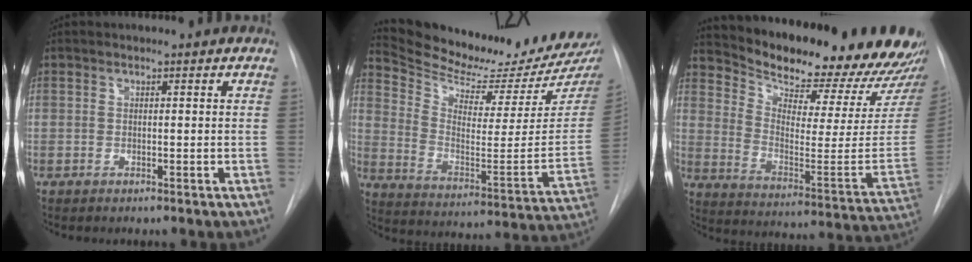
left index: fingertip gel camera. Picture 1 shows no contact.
{"total": 22.6, "force": [21.1, 2.4, 7.7], "torque": [-0.128, -0.091, 0.300]}
{"total": 25.0, "force": [22.8, 3.5, 9.6], "torque": [-0.158, -0.092, 0.306]}